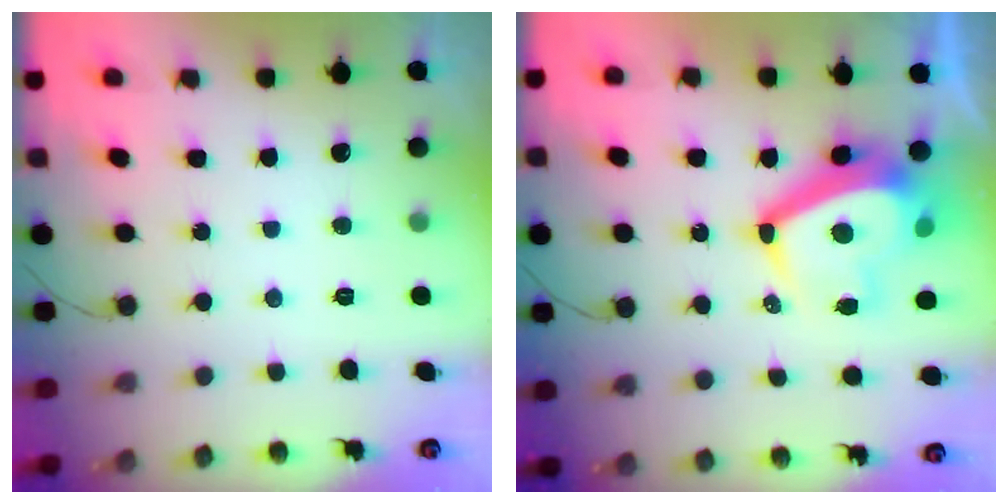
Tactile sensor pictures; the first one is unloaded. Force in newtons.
{"total": 13.0, "press": 12.7, "slide": 2.8}